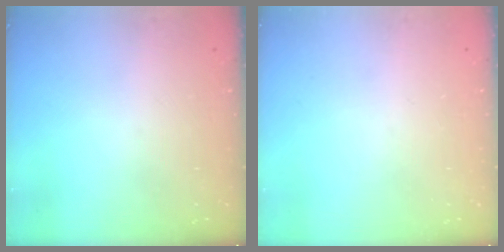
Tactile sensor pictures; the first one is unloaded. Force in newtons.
{"total": 0.0}